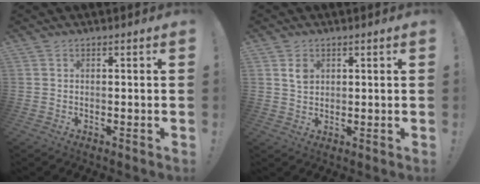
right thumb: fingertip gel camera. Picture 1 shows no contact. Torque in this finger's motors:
{"motor_torque": [0.24, 0.14, 0.07, -0.02, 0.00]}